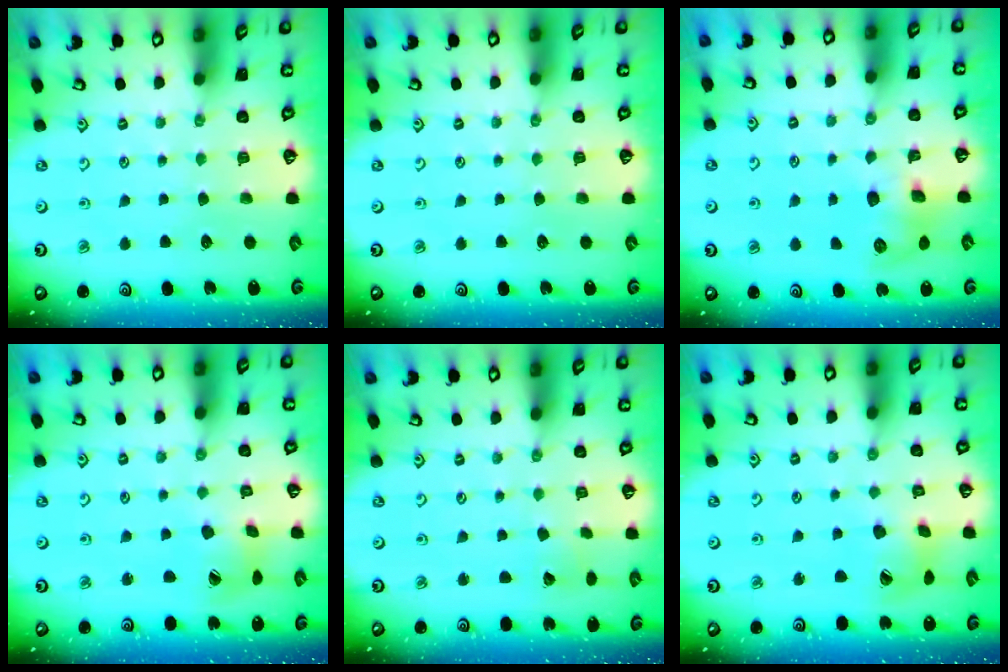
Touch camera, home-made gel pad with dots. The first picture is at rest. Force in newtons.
{"total": 0.0}
{"total": 8.4, "press": 8.4, "slide": 0.4}
{"total": 7.6, "press": 7.6, "slide": 1.0}
{"total": 3.6, "press": 3.5, "slide": 0.3}
{"total": 10.3, "press": 10.3, "slide": 1.4}